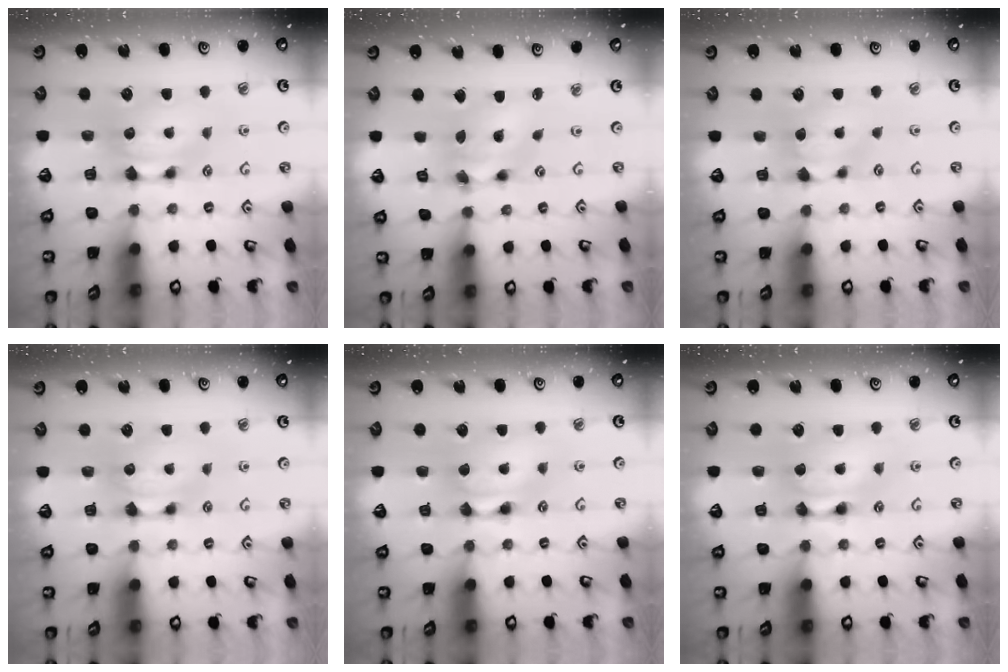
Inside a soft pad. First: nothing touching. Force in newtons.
{"total": 5.5, "press": 5.1, "slide": 1.9}
{"total": 0.6, "press": 0.2, "slide": 0.5}
{"total": 0.0}
{"total": 1.5, "press": 1.5, "slide": 0.1}
{"total": 1.8, "press": 1.7, "slide": 0.0}